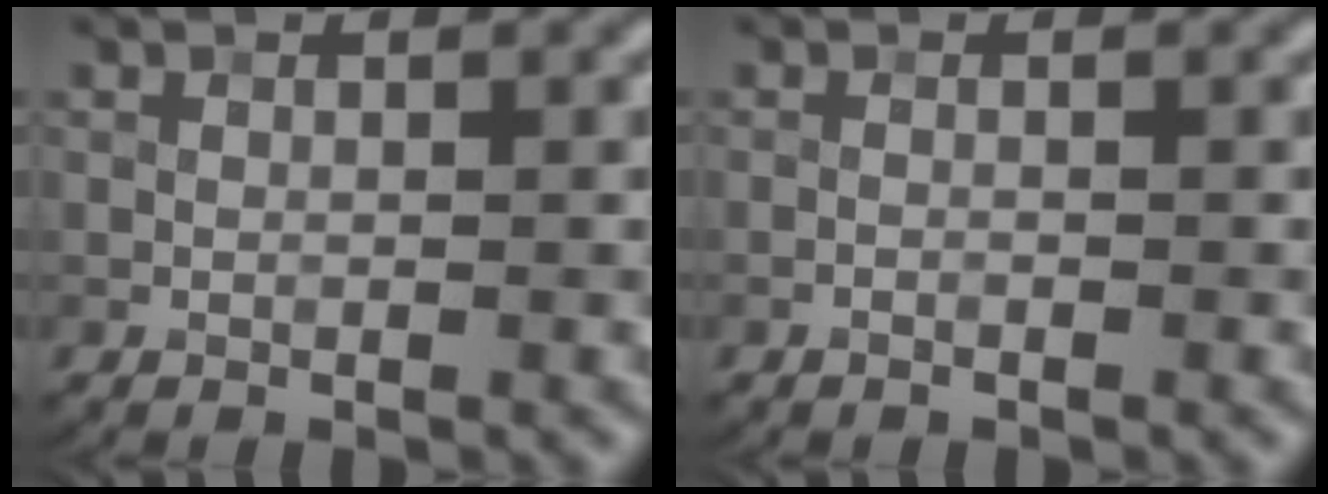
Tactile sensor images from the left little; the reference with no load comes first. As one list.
[{"total": 0.5, "force": [-0.5, -0.1, 0.0], "torque": [0.005, 0.000, -0.010]}]